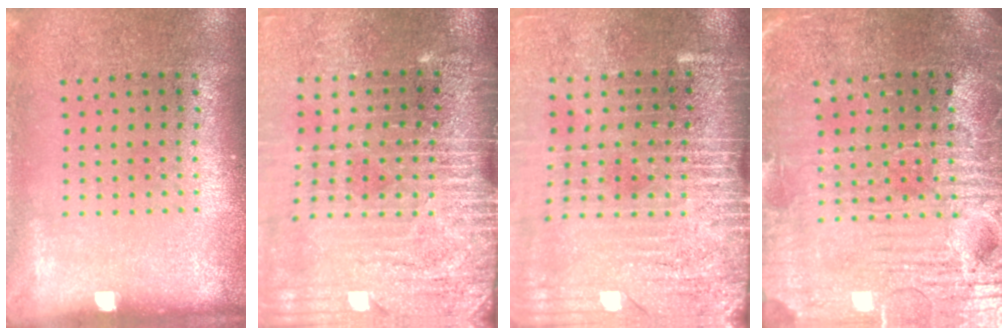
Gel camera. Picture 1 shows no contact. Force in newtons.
{"total": 4.2, "press": 3.5, "slide": 2.3}
{"total": 4.0, "press": 3.4, "slide": 2.2}
{"total": 4.0, "press": 3.8, "slide": 1.3}